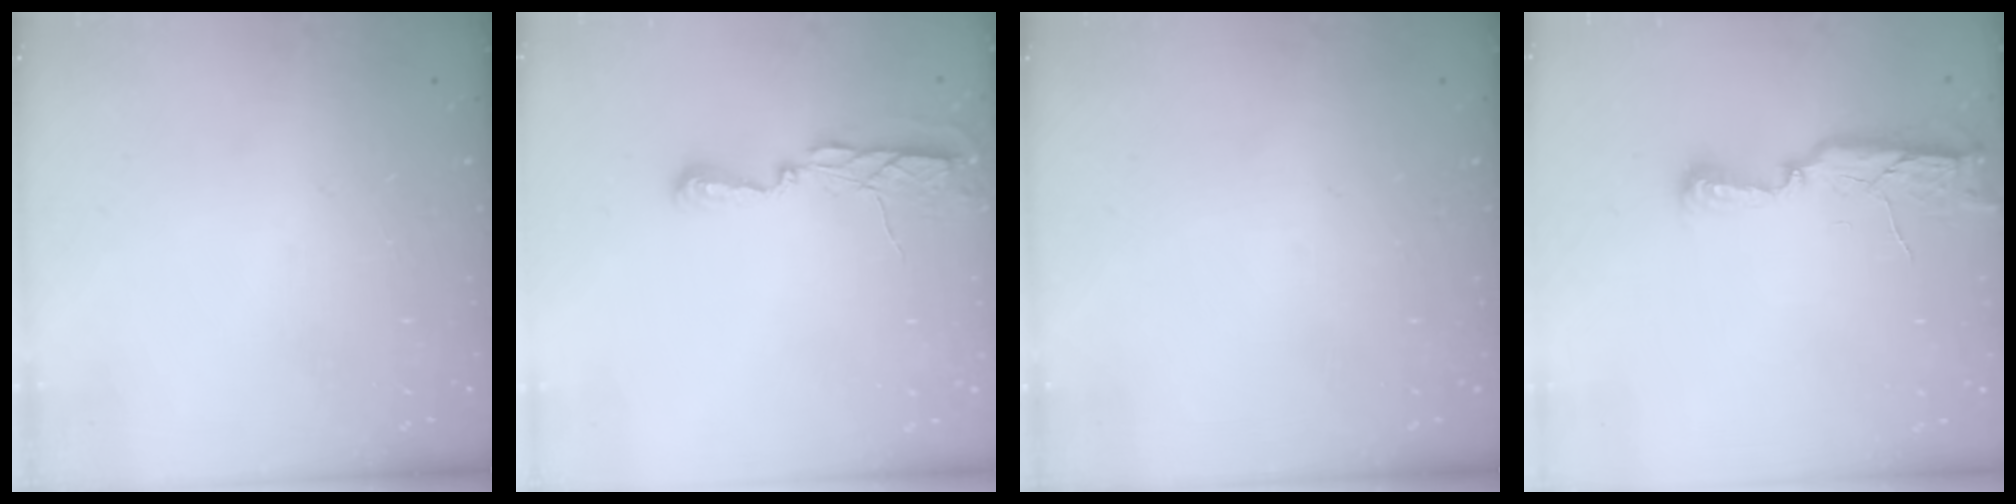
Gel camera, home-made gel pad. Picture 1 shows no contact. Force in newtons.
{"total": 5.5, "press": 5.5, "slide": 0.6}
{"total": 0.0}
{"total": 9.0, "press": 7.8, "slide": 4.5}